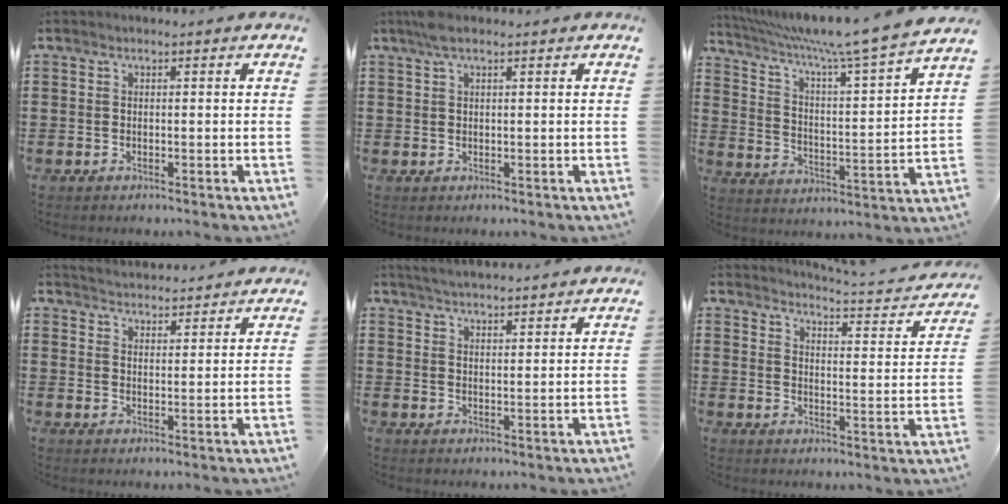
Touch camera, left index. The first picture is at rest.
{"total": 2.3, "force": [1.4, 0.4, 1.7], "torque": [-0.036, 0.003, 0.026]}
{"total": 8.4, "force": [7.1, -0.9, 4.4], "torque": [-0.113, -0.057, 0.110]}
{"total": 3.5, "force": [3.4, -0.3, -0.6], "torque": [-0.001, -0.019, 0.061]}
{"total": 3.6, "force": [3.6, -0.4, 0.2], "torque": [-0.016, -0.013, 0.064]}
{"total": 2.7, "force": [2.5, -0.4, 0.8], "torque": [-0.027, -0.031, 0.032]}